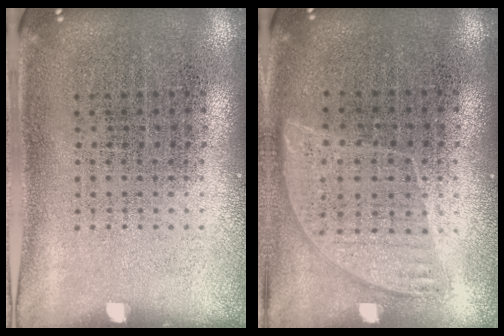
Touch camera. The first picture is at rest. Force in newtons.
{"total": 0.9, "press": 0.8, "slide": 0.4}